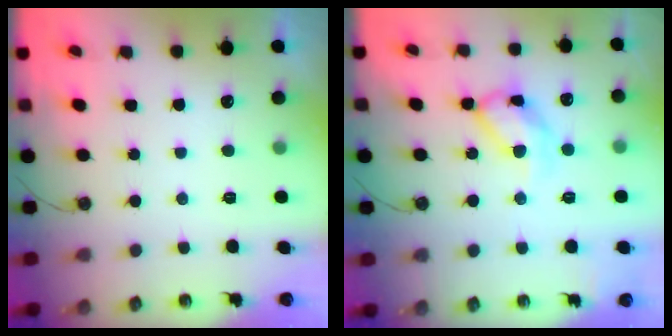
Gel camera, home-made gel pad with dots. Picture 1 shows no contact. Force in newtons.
{"total": 13.2, "press": 13.1, "slide": 1.6}